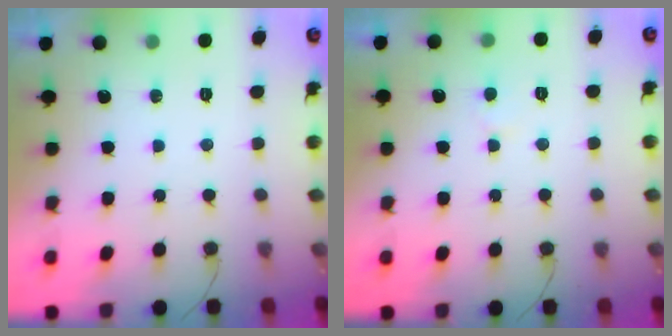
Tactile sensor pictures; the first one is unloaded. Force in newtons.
{"total": 2.0, "press": 2.0, "slide": 0.2}